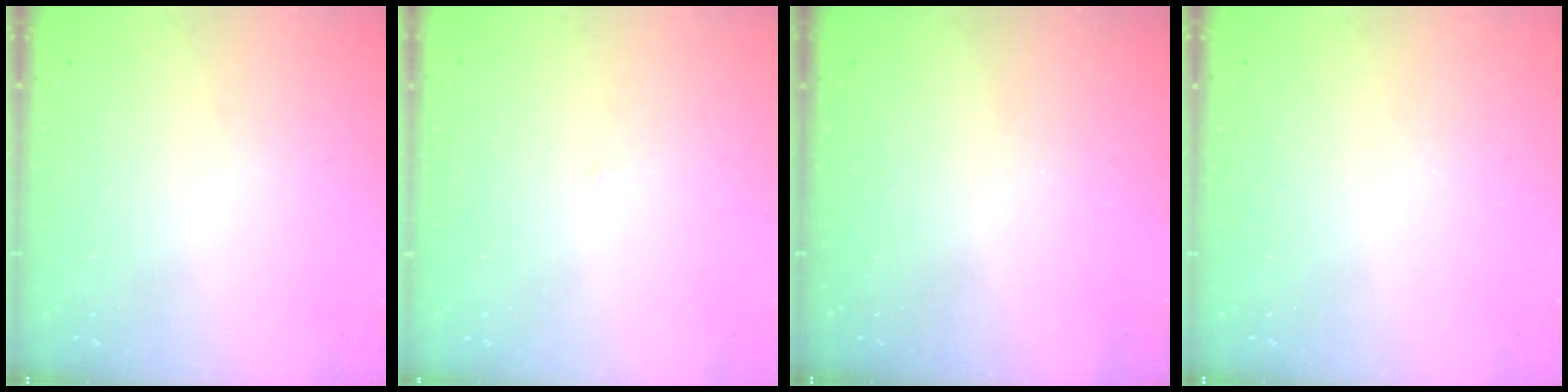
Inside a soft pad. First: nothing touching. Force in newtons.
{"total": 2.0, "press": 2.0, "slide": 0.1}
{"total": 0.0}
{"total": 0.0}